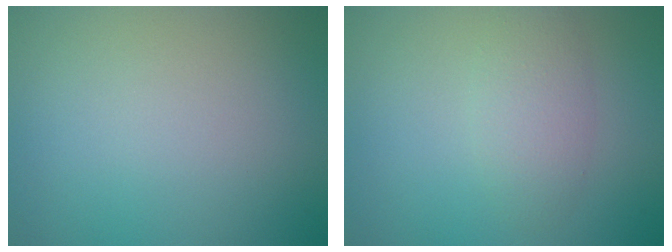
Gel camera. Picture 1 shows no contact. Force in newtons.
{"total": 2.8, "press": 2.8, "slide": 0.2}